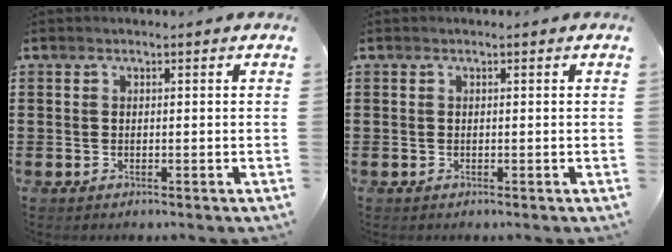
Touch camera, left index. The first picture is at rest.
{"total": 0.0}